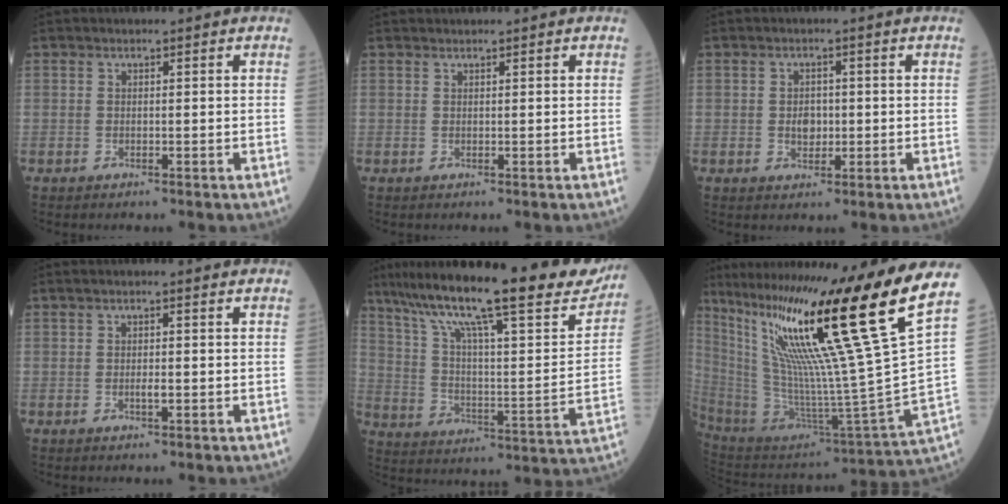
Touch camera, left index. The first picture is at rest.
{"total": 0.5, "force": [0.5, 0.0, 0.0], "torque": [-0.004, 0.009, 0.013]}
{"total": 2.5, "force": [-0.2, 1.9, 1.6], "torque": [-0.024, 0.003, -0.001]}
{"total": 1.3, "force": [-0.1, 0.1, 1.3], "torque": [-0.025, 0.000, -0.002]}
{"total": 28.0, "force": [21.9, 4.0, 16.9], "torque": [-0.280, -0.006, 0.313]}
{"total": 29.7, "force": [19.0, -3.8, 22.5], "torque": [-0.386, -0.069, 0.316]}